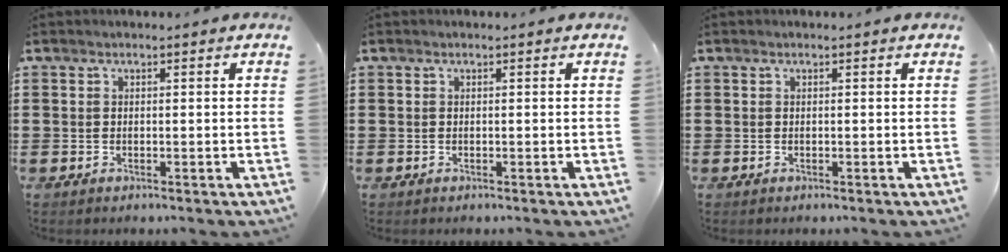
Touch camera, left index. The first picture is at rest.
{"total": 0.0}
{"total": 0.0}